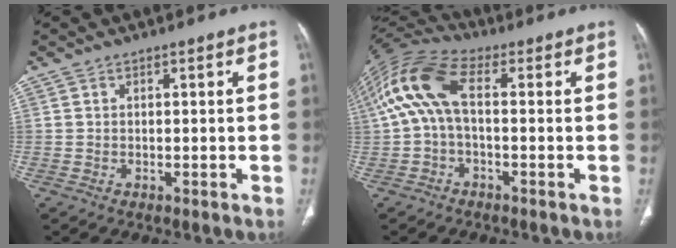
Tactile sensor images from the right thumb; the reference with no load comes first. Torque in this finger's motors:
{"motor_torque": [-0.58, 0.85, -0.12, 0.03, 0.37]}